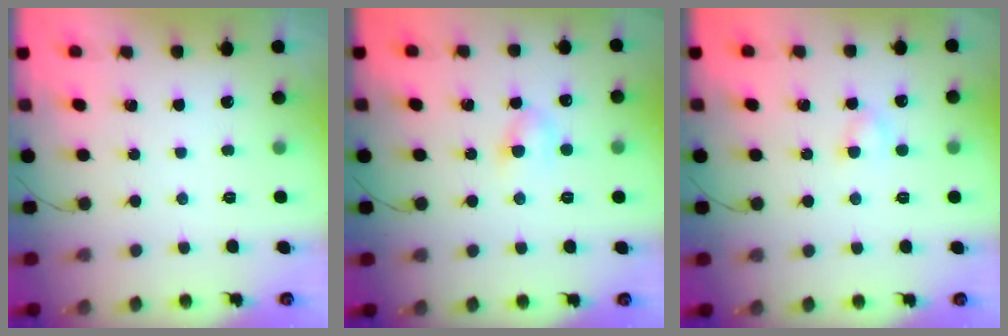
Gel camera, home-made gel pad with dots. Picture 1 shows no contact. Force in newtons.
{"total": 4.4, "press": 4.2, "slide": 1.4}
{"total": 2.6, "press": 2.5, "slide": 0.8}